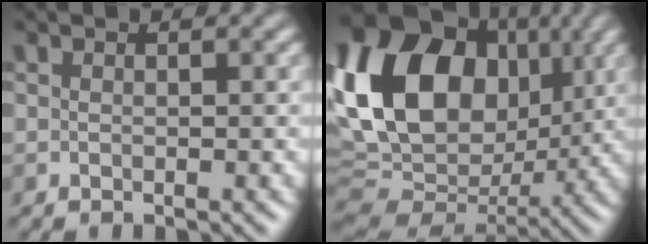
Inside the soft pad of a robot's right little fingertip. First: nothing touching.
{"total": 17.6, "force": [3.5, 12.8, 11.6], "torque": [-0.234, 0.020, 0.061]}